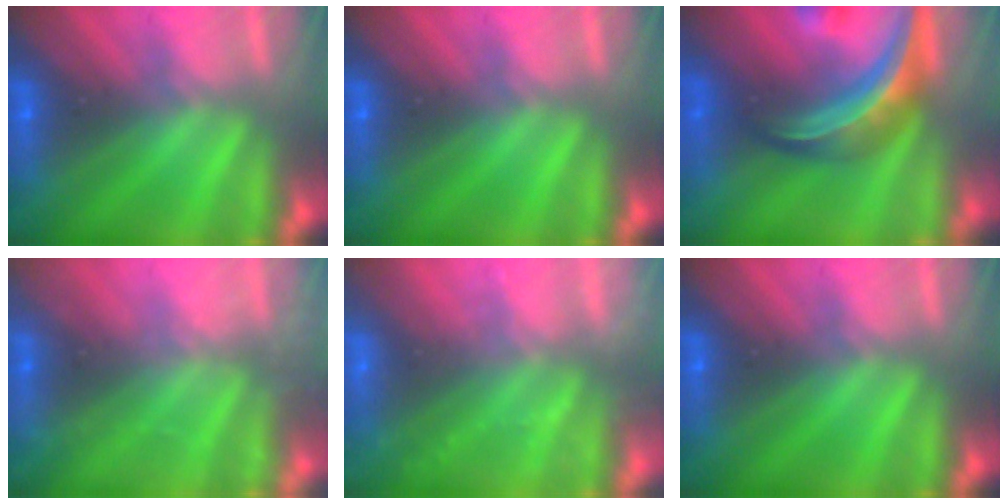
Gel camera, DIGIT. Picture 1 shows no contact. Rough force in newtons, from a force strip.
{"total": 0.0}
{"total": 9.4}
{"total": 2.2}
{"total": 2.2}
{"total": 0.0}